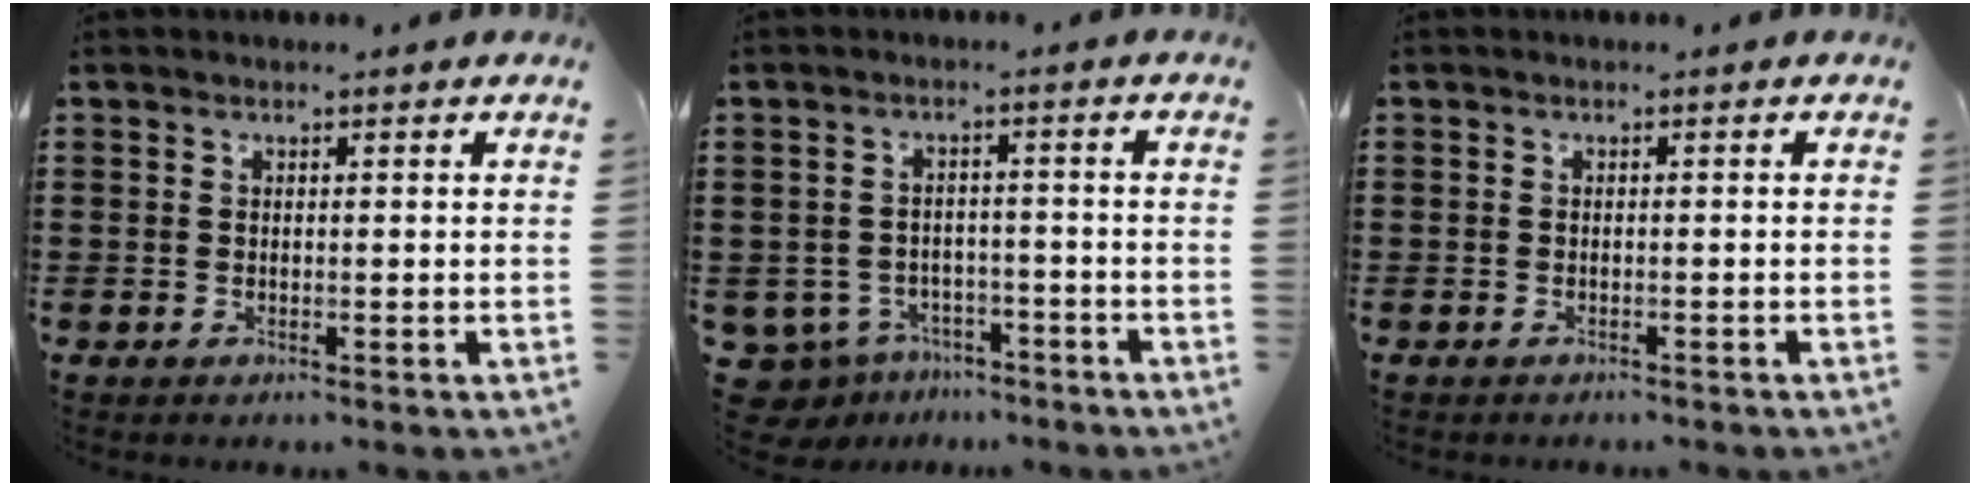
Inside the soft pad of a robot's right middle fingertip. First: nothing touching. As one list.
[{"total": 4.3, "force": [-3.8, 1.9, 0.8], "torque": [-0.044, -0.003, -0.082]}, {"total": 0.6, "force": [-0.6, 0.1, -0.1], "torque": [0.000, 0.000, -0.014]}]